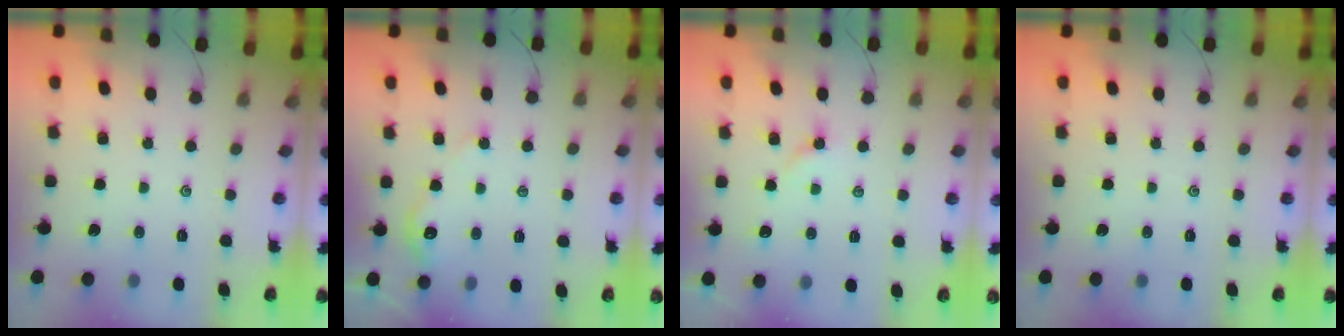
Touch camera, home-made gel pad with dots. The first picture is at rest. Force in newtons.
{"total": 4.9, "press": 4.8, "slide": 0.4}
{"total": 3.6, "press": 3.5, "slide": 0.7}
{"total": 0.0}